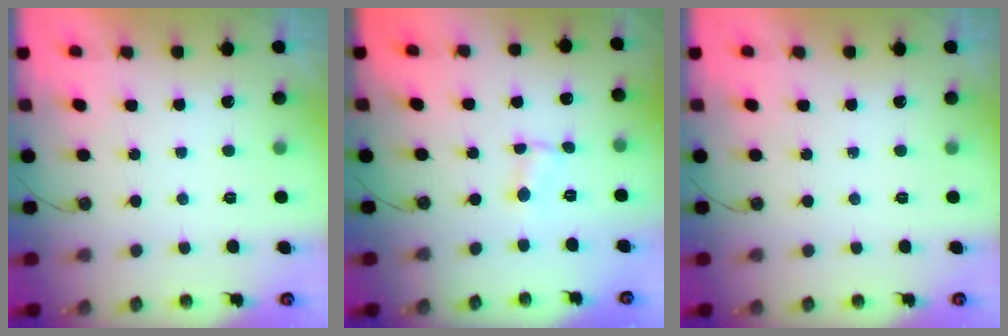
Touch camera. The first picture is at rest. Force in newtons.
{"total": 0.5, "press": 0.5, "slide": 0.1}
{"total": 0.0}